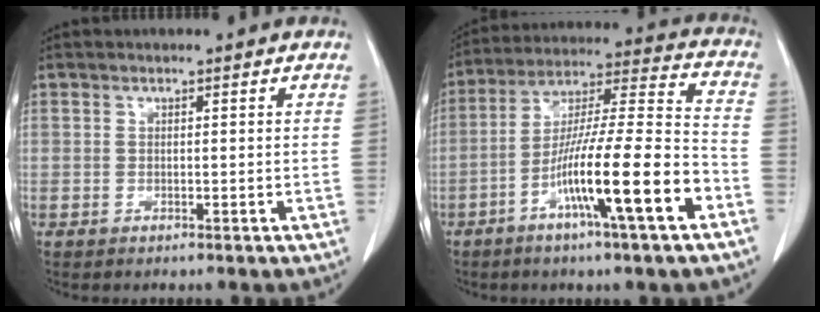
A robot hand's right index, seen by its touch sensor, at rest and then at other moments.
{"total": 17.2, "force": [-7.4, 0.2, 15.5], "torque": [-0.269, -0.007, -0.129]}